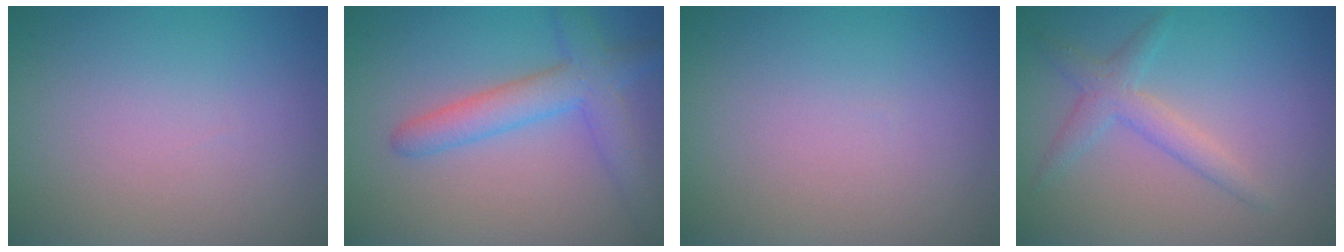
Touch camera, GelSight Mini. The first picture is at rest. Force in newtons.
{"total": 4.3, "press": 4.3, "slide": 0.3}
{"total": 0.0}
{"total": 2.4, "press": 2.4, "slide": 0.0}